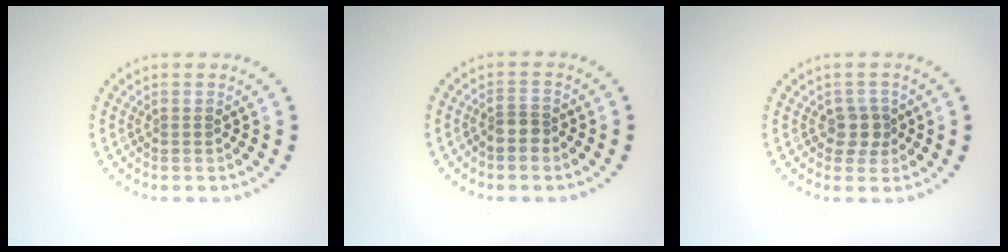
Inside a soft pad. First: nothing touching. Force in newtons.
{"total": 1.7, "press": 1.5, "slide": 0.9}
{"total": 1.9, "press": 1.6, "slide": 1.0}